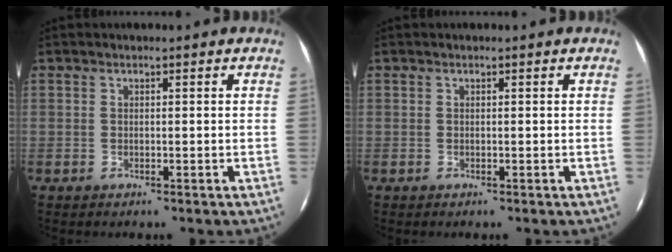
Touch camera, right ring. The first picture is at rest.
{"total": 0.0}